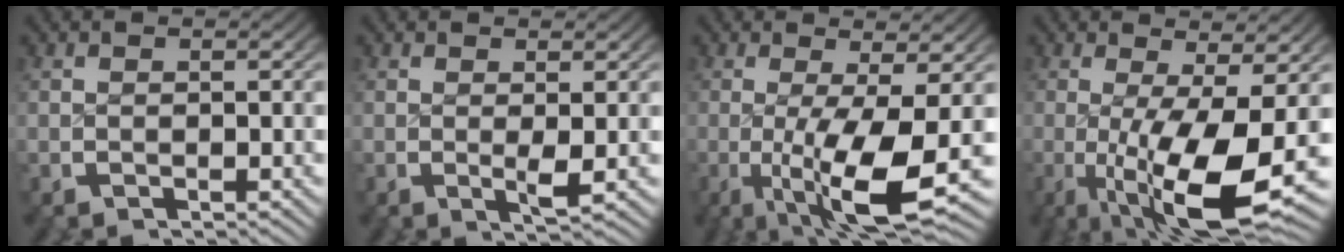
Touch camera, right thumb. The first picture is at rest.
{"total": 1.7, "force": [0.3, 0.4, 1.6], "torque": [-0.030, -0.004, 0.005]}
{"total": 9.6, "force": [-1.5, 3.7, 8.7], "torque": [-0.159, -0.035, -0.011]}
{"total": 12.3, "force": [-2.2, 5.1, 10.9], "torque": [-0.189, -0.043, -0.011]}